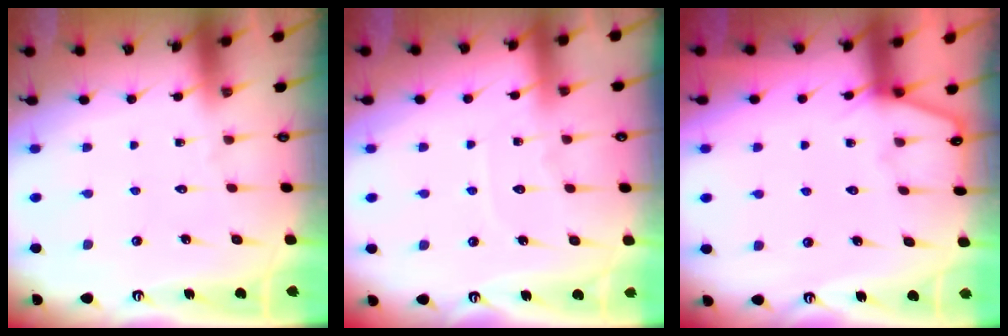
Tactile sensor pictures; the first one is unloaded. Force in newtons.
{"total": 5.3, "press": 5.2, "slide": 0.6}
{"total": 3.6, "press": 3.6, "slide": 0.5}